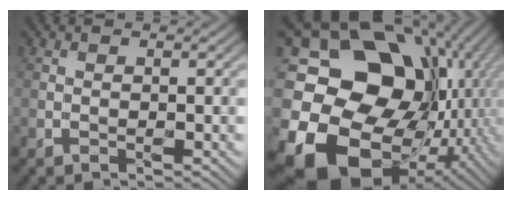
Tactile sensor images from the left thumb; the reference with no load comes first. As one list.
[{"total": 19.8, "force": [-2.7, 15.9, 11.5], "torque": [-0.278, -0.038, -0.021]}]